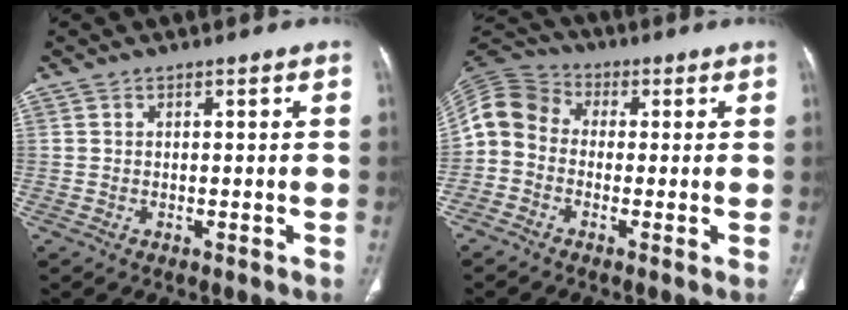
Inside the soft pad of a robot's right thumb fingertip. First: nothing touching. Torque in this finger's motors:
{"motor_torque": [0.81, 0.77, 0.12, -0.16, 0.13]}